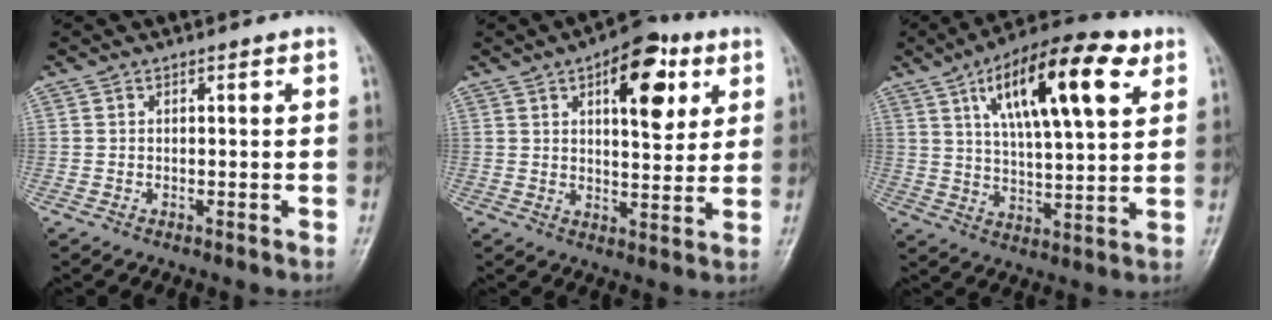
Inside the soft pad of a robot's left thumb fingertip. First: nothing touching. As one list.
[{"total": 12.5, "force": [5.2, 6.0, 9.6], "torque": [-0.097, -0.016, 0.069]}, {"total": 19.3, "force": [8.3, 6.7, 16.1], "torque": [-0.234, -0.014, 0.133]}]